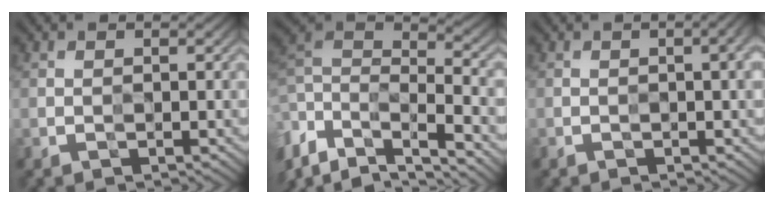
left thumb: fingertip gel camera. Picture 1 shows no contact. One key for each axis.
{"total": 10.7, "fx": -4.0, "fy": 5.3, "fz": 8.4, "tx": -0.206, "ty": 0.003, "tz": -0.083}
{"total": 2.6, "fx": -0.1, "fy": 0.6, "fz": 2.5, "tx": -0.034, "ty": 0.003, "tz": -0.003}